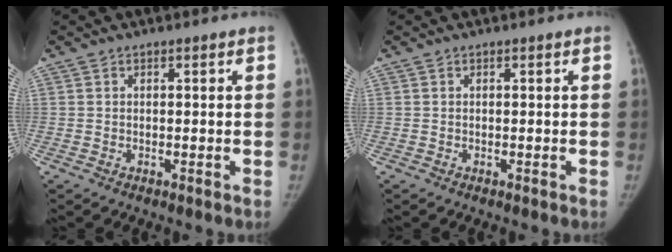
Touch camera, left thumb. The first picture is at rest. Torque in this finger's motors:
{"motor_torque": [0.05, 0.02, 0.20, -0.16, 0.02]}